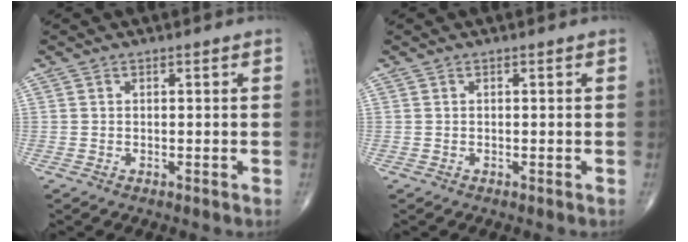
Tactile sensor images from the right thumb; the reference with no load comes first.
{"total": 0.0}